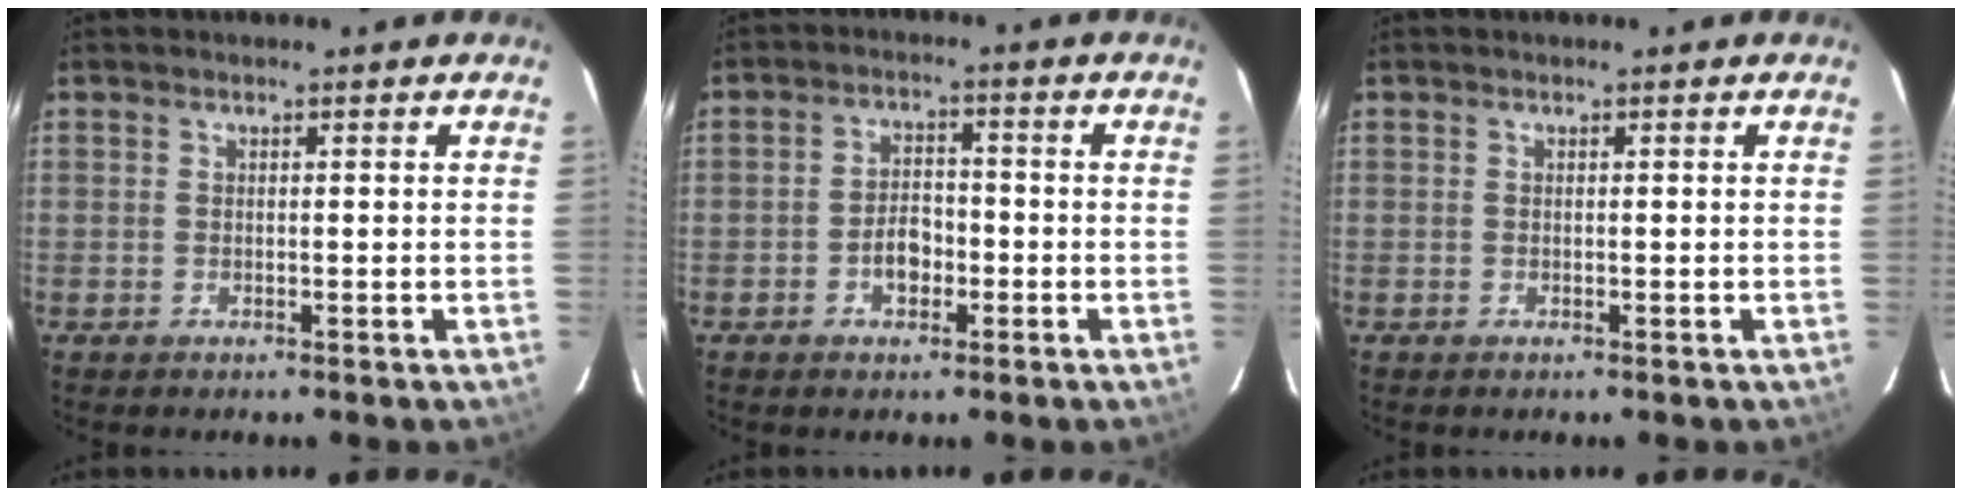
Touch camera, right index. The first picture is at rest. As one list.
[{"total": 4.5, "force": [-1.9, 2.8, 2.9], "torque": [-0.057, 0.007, -0.030]}, {"total": 0.0}]